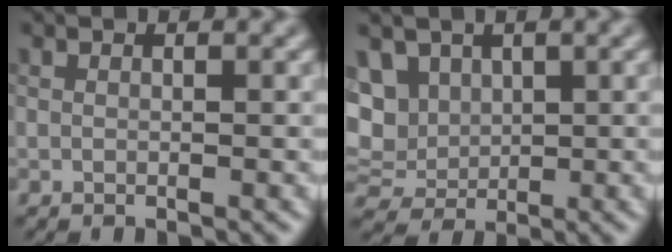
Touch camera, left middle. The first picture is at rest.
{"total": 4.7, "force": [1.3, 3.7, 2.5], "torque": [-0.071, 0.020, 0.030]}